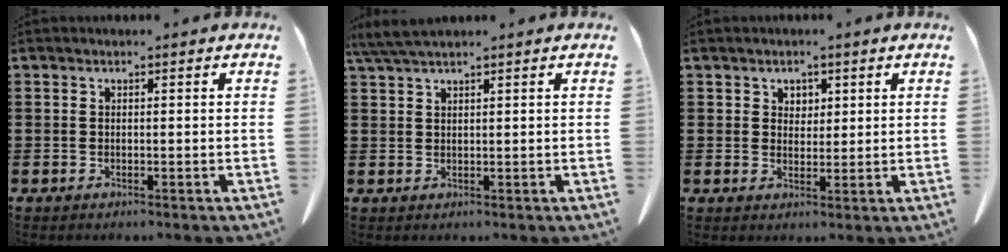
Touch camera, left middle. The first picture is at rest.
{"total": 3.5, "force": [2.7, 0.2, 2.1], "torque": [-0.048, -0.001, 0.052]}
{"total": 2.4, "force": [1.7, 1.6, 0.3], "torque": [-0.005, 0.004, 0.030]}